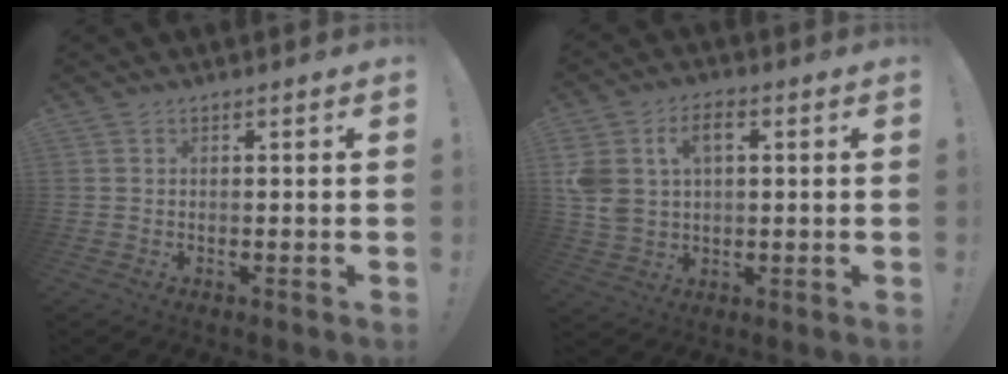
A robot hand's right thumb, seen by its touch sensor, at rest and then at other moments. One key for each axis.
{"total": 9.6, "fx": 3.0, "fy": 6.9, "fz": 6.0, "tx": -0.113, "ty": -0.003, "tz": 0.056}